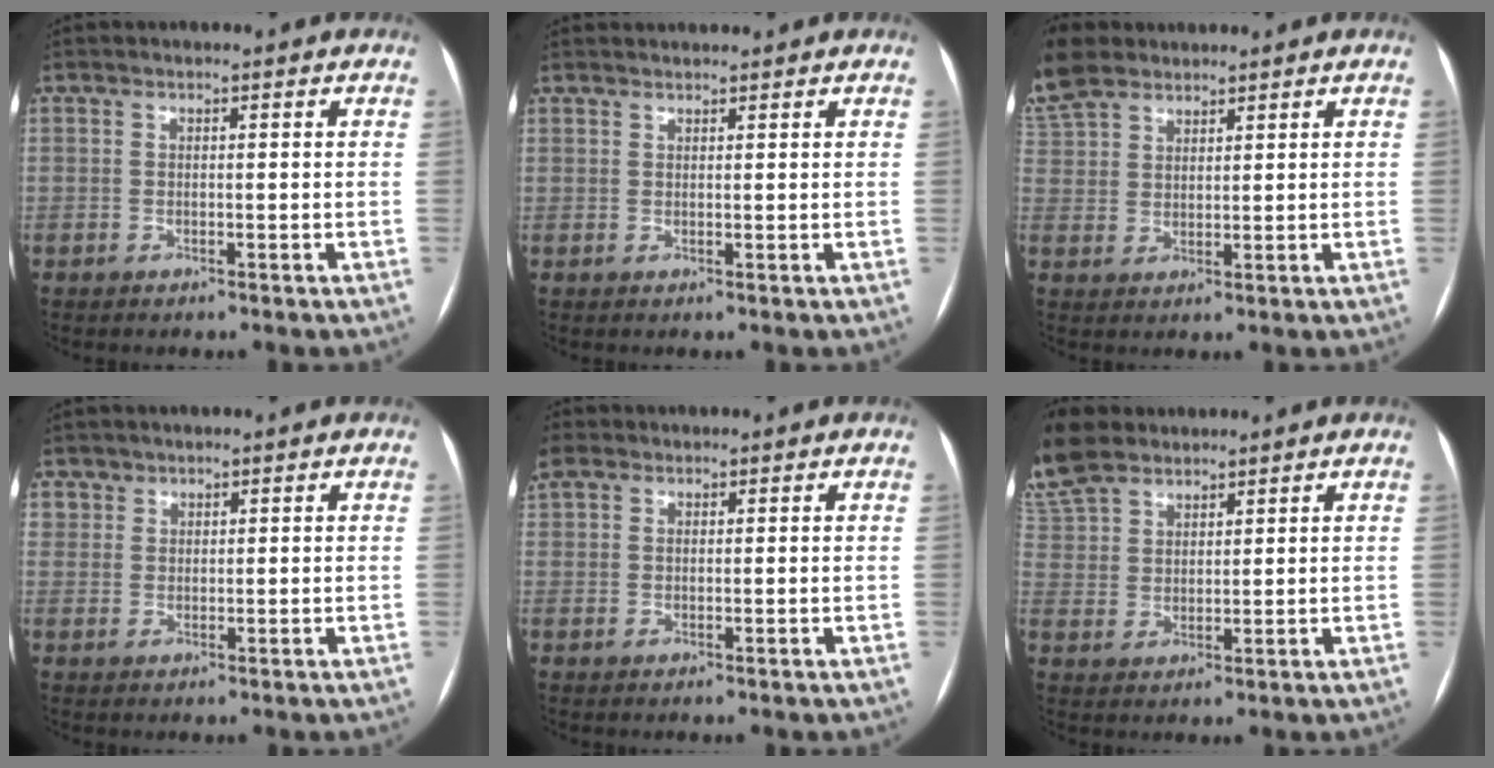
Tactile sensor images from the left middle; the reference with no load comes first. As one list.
[{"total": 2.5, "force": [2.4, 0.4, 0.3], "torque": [-0.001, 0.019, 0.037]}, {"total": 6.6, "force": [5.9, 2.2, 2.1], "torque": [-0.077, 0.013, 0.133]}, {"total": 1.5, "force": [1.0, 1.0, -0.3], "torque": [0.017, 0.002, 0.011]}, {"total": 1.7, "force": [1.5, 0.7, 0.4], "torque": [-0.038, 0.014, 0.047]}, {"total": 10.0, "force": [8.7, 3.7, 3.3], "torque": [-0.116, 0.017, 0.183]}]